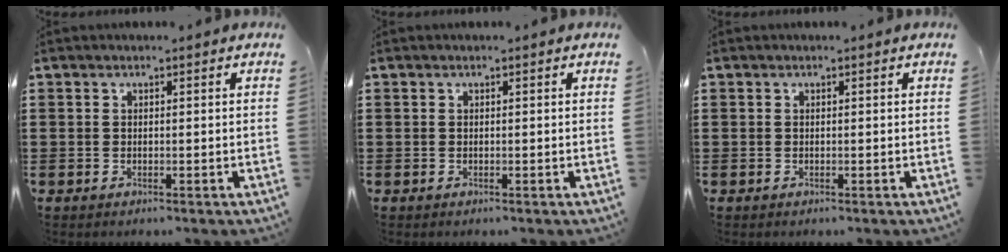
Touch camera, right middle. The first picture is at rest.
{"total": 0.0}
{"total": 0.0}